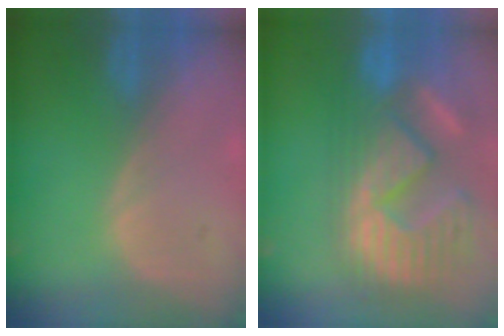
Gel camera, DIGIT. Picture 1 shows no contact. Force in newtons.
{"total": 14.7, "press": 12.3, "slide": 8.1}